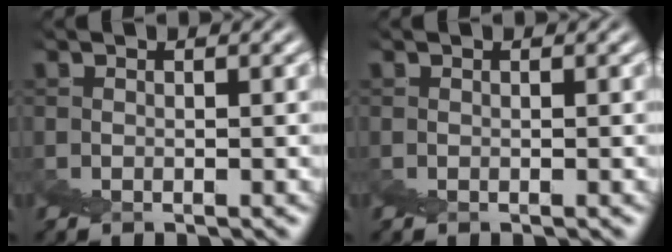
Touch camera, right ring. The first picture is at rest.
{"total": 0.0}